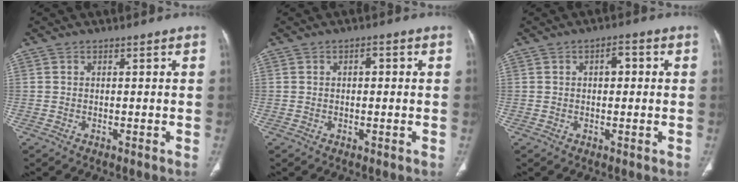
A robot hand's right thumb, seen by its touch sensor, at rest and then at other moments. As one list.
[{"total": 1.5, "force": [0.3, 0.9, 1.2], "torque": [-0.009, 0.006, 0.001]}, {"total": 2.9, "force": [0.5, 1.6, 2.3], "torque": [-0.022, 0.012, 0.005]}]